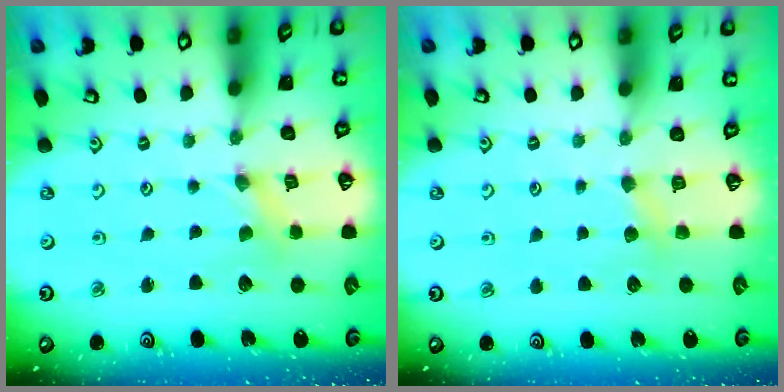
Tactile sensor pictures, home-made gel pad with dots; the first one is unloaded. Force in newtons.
{"total": 3.8, "press": 3.8, "slide": 0.5}